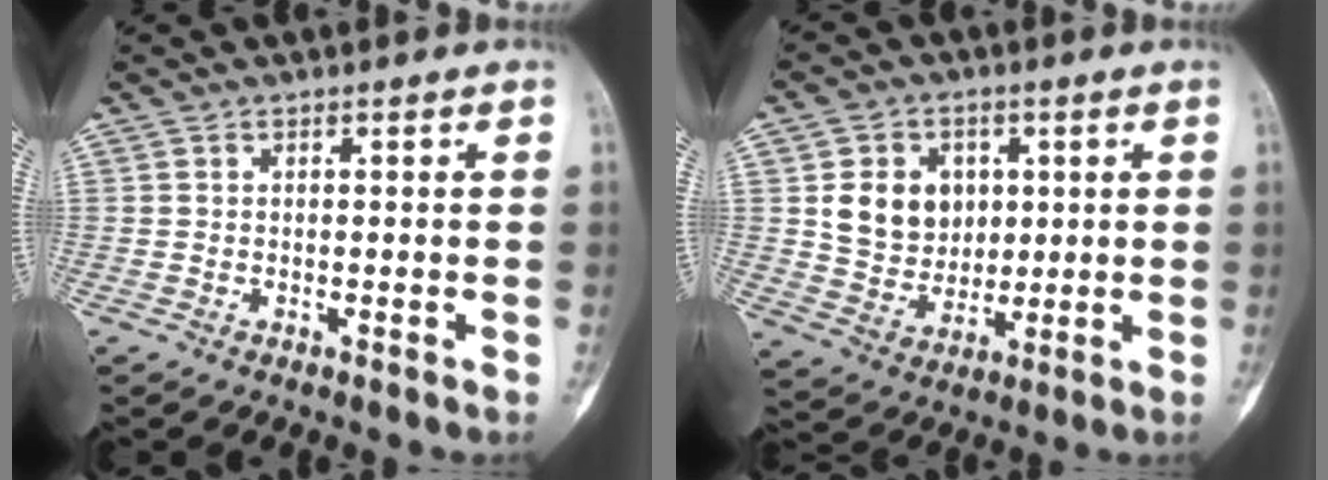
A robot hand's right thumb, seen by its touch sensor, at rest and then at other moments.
{"total": 10.8, "force": [2.4, 9.1, 5.4], "torque": [-0.048, -0.010, 0.051]}